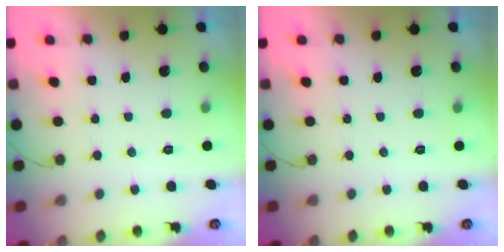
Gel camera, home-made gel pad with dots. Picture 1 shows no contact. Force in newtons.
{"total": 0.0}